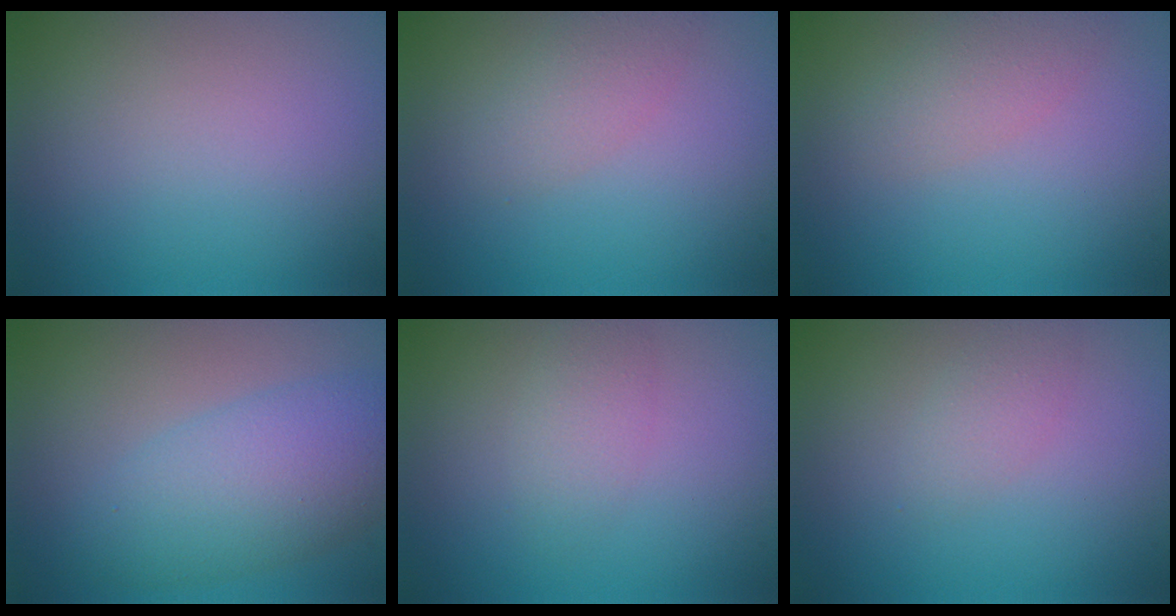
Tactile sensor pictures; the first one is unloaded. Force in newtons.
{"total": 2.3, "press": 2.3, "slide": 0.0}
{"total": 2.3, "press": 2.3, "slide": 0.1}
{"total": 5.9, "press": 5.9, "slide": 0.1}
{"total": 2.1, "press": 2.1, "slide": 0.1}
{"total": 1.4, "press": 1.4, "slide": 0.1}